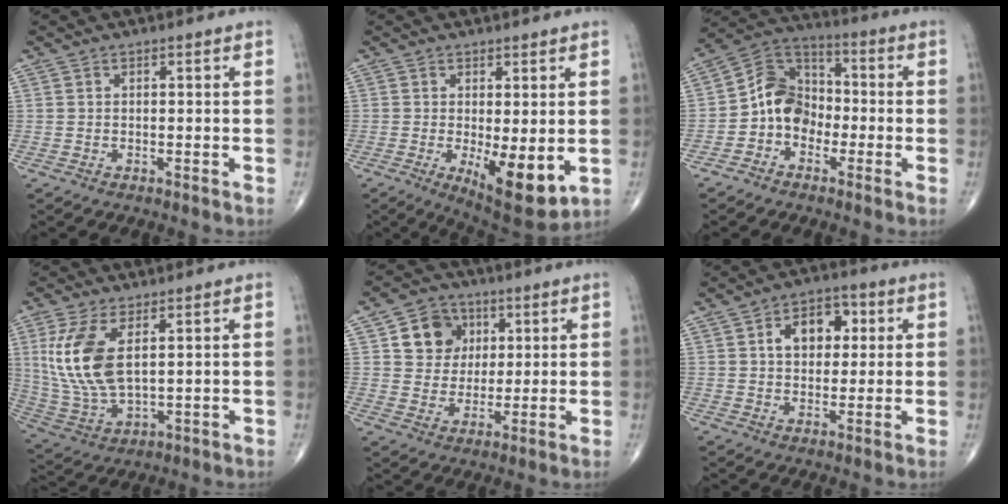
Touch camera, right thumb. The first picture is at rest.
{"total": 9.9, "force": [-1.7, 3.5, 9.1], "torque": [-0.130, -0.028, -0.013]}
{"total": 9.9, "force": [-2.6, 8.0, 5.3], "torque": [-0.067, 0.048, -0.063]}
{"total": 13.1, "force": [3.5, 6.0, 11.1], "torque": [-0.247, -0.014, 0.084]}
{"total": 9.4, "force": [3.2, 8.1, 3.7], "torque": [-0.018, -0.007, 0.053]}
{"total": 8.9, "force": [2.2, 6.0, 6.1], "torque": [-0.062, 0.010, 0.030]}